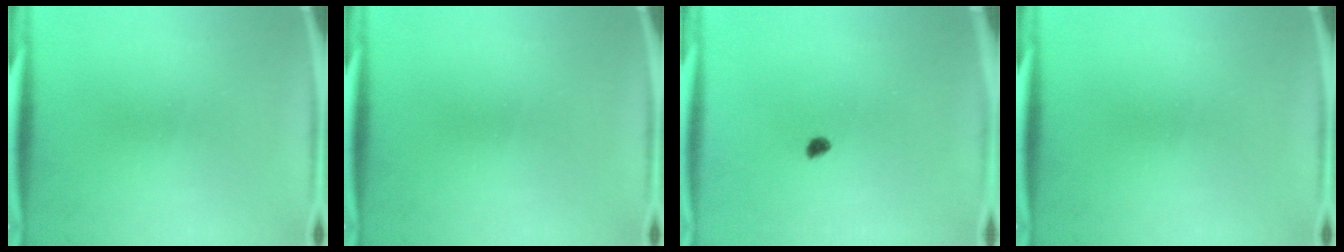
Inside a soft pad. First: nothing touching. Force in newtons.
{"total": 0.0}
{"total": 1.3}
{"total": 0.0}